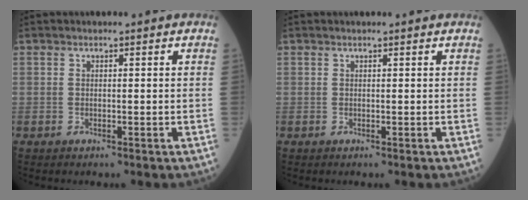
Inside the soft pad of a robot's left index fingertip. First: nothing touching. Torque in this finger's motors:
{"motor_torque": [0.16, -0.16, 0.04, 0.01]}